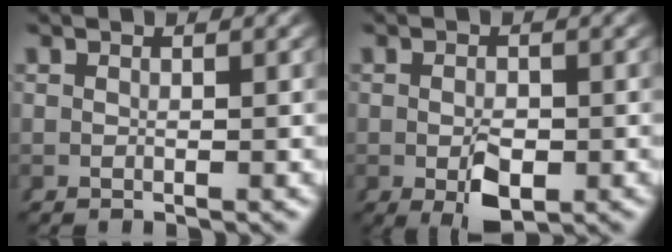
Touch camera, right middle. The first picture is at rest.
{"total": 3.9, "force": [-1.7, 1.7, 3.0], "torque": [-0.046, -0.026, -0.013]}